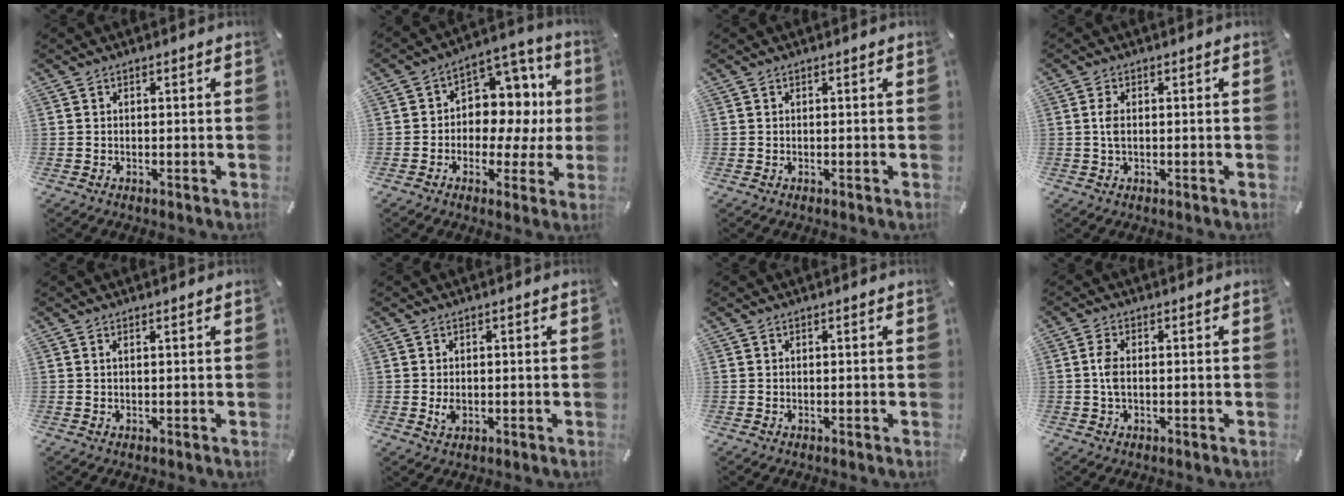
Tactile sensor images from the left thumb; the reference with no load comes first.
{"total": 11.3, "force": [0.2, 9.3, 6.3], "torque": [-0.069, -0.018, 0.010]}
{"total": 0.0}
{"total": 2.8, "force": [0.2, 1.3, 2.4], "torque": [-0.056, 0.003, -0.001]}
{"total": 0.8, "force": [0.3, 0.0, 0.8], "torque": [-0.014, -0.001, 0.006]}
{"total": 2.1, "force": [-0.2, 1.5, 1.5], "torque": [-0.019, -0.001, -0.005]}
{"total": 0.0}
{"total": 3.6, "force": [0.0, 1.7, 3.2], "torque": [-0.068, 0.003, -0.003]}